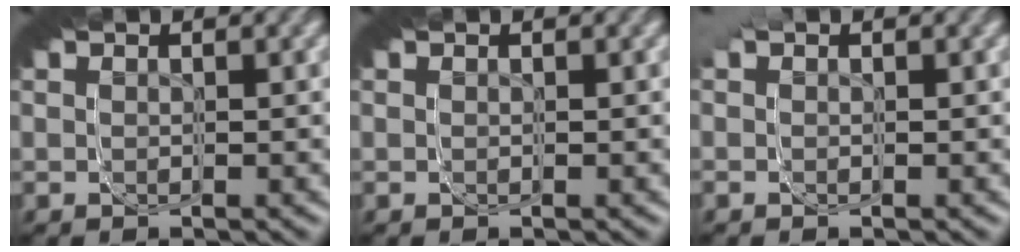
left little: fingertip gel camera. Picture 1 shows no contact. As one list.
[{"total": 0.0}, {"total": 2.1, "force": [0.1, -1.4, -1.5], "torque": [0.027, 0.004, 0.005]}]